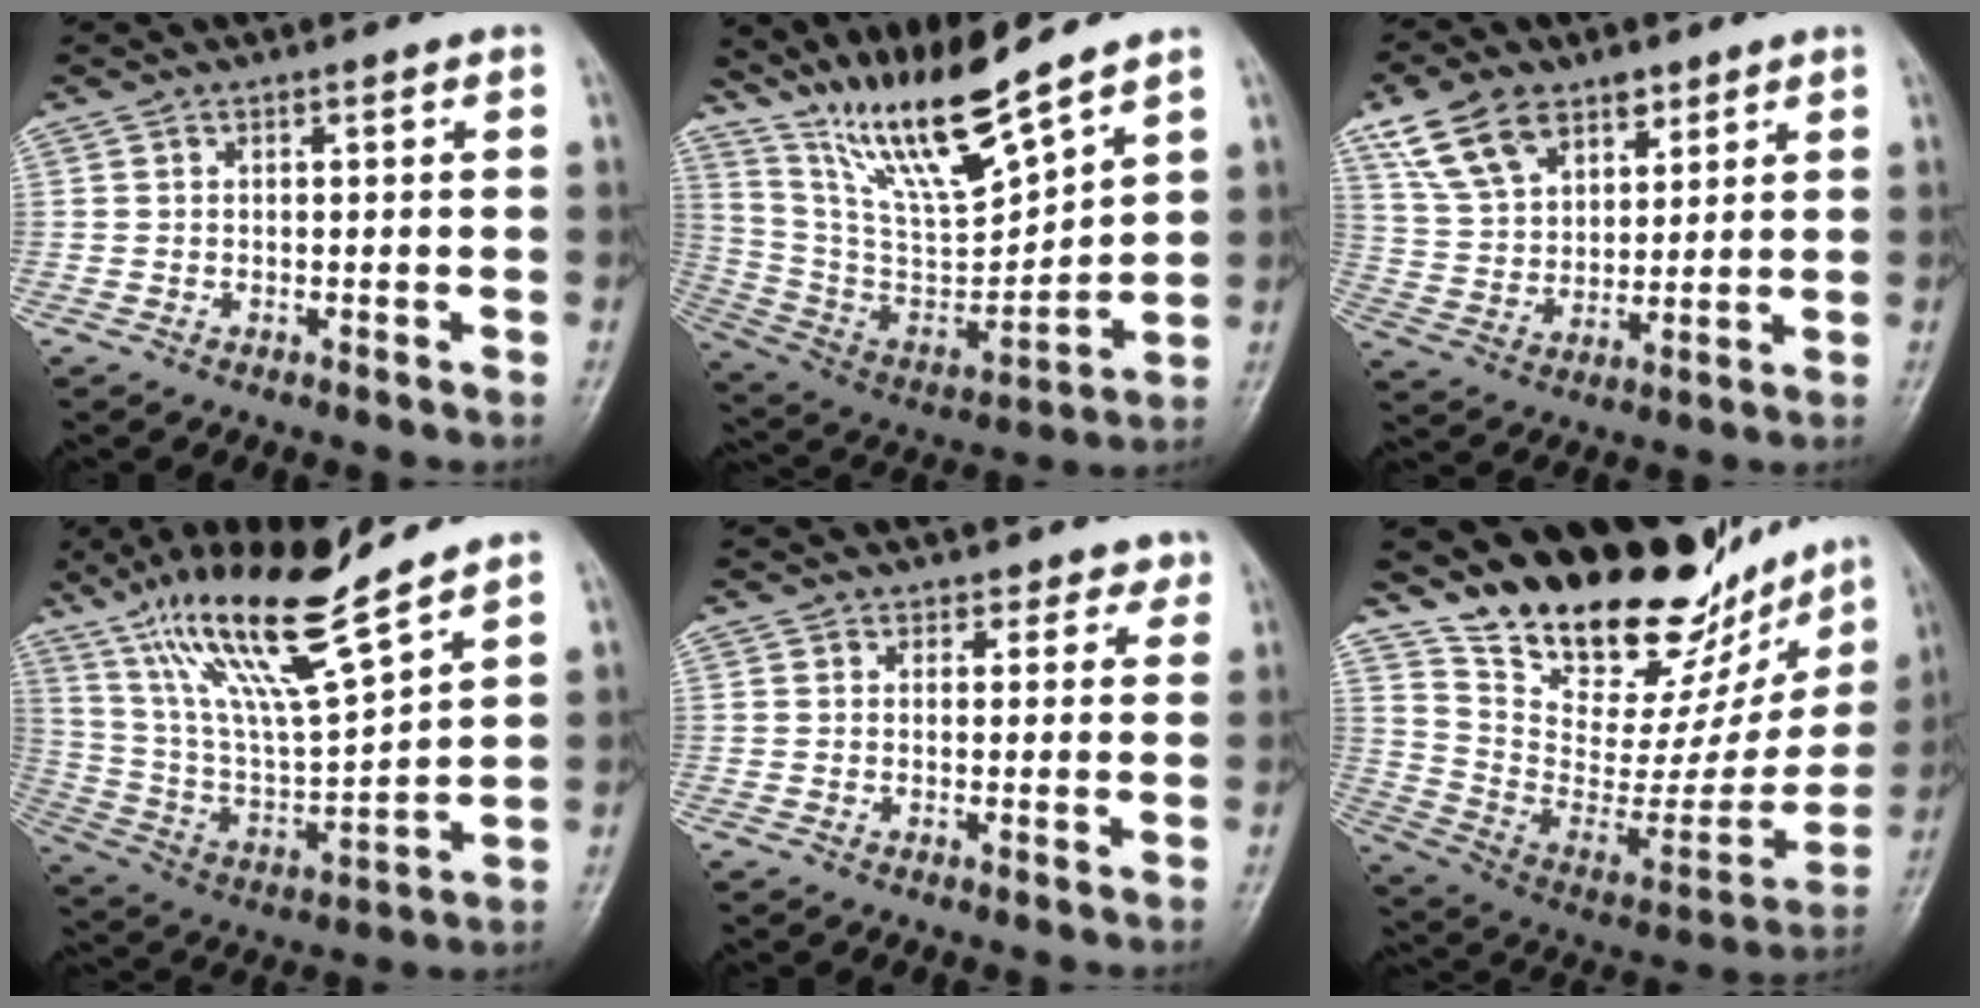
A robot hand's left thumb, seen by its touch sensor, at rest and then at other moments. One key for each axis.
{"total": 16.7, "fx": 13.4, "fy": 2.1, "fz": 9.6, "tx": -0.158, "ty": -0.078, "tz": 0.270}
{"total": 13.0, "fx": 7.5, "fy": 8.0, "fz": 6.9, "tx": -0.103, "ty": -0.022, "tz": 0.148}
{"total": 19.1, "fx": 13.4, "fy": 2.6, "fz": 13.4, "tx": -0.231, "ty": -0.062, "tz": 0.257}
{"total": 2.7, "fx": 2.0, "fy": 1.8, "fz": -0.1, "tx": 0.031, "ty": -0.011, "tz": 0.012}
{"total": 25.2, "fx": 21.0, "fy": 8.8, "fz": 10.8, "tx": -0.121, "ty": -0.137, "tz": 0.329}